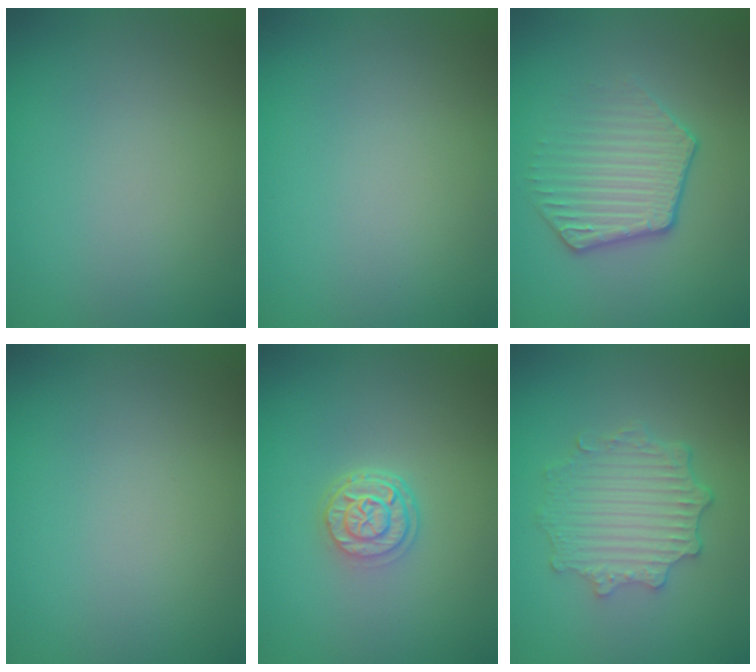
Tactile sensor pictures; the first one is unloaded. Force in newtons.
{"total": 0.0}
{"total": 3.6, "press": 3.2, "slide": 1.6}
{"total": 0.0}
{"total": 2.8, "press": 2.1, "slide": 1.8}
{"total": 4.6, "press": 3.7, "slide": 2.7}